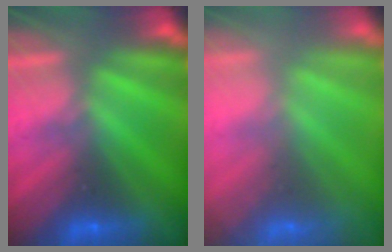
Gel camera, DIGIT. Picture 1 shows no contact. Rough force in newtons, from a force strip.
{"total": 7.8}